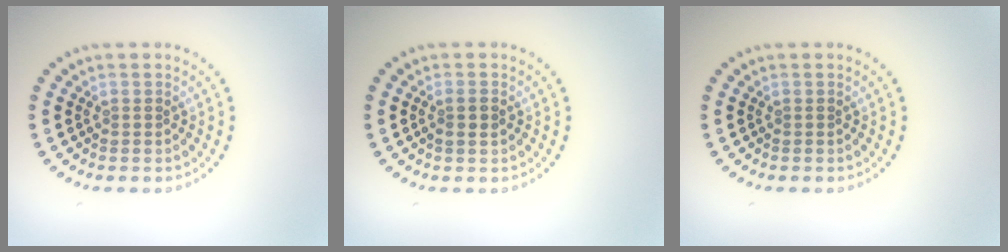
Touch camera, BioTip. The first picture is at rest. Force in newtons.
{"total": 1.3, "press": 1.3, "slide": 0.3}
{"total": 0.0}